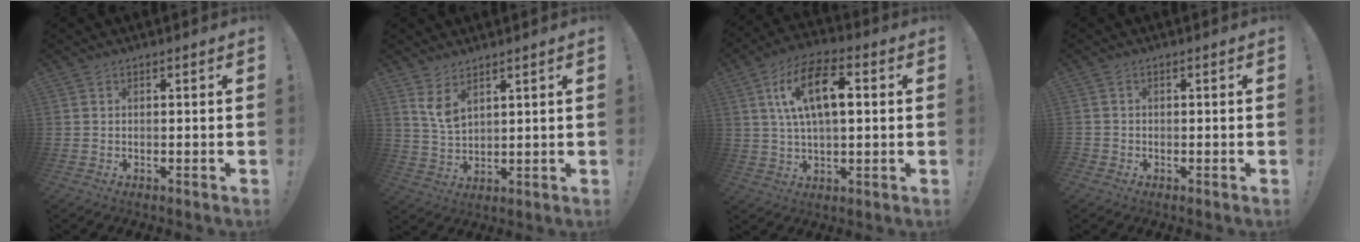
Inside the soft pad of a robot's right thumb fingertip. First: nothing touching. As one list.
[{"total": 6.0, "force": [4.1, 2.4, 3.7], "torque": [-0.061, -0.027, 0.075]}, {"total": 14.8, "force": [3.7, 7.2, 12.4], "torque": [-0.215, 0.015, 0.065]}, {"total": 1.2, "force": [-0.8, 0.9, 0.3], "torque": [-0.006, 0.005, -0.014]}]